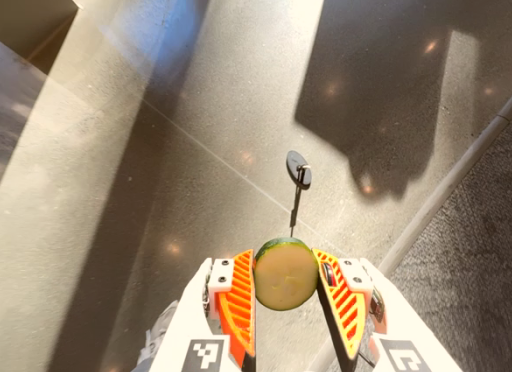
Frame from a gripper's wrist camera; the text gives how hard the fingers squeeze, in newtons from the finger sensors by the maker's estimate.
{"total": 11.0, "left": 10.9, "right": 11.1}